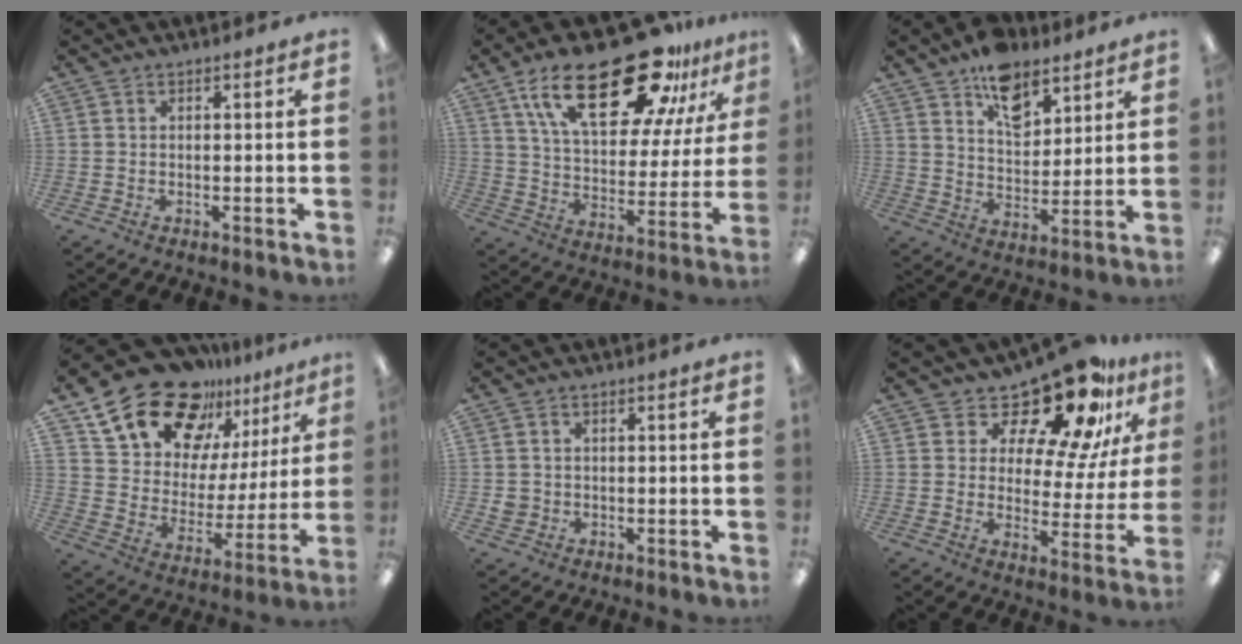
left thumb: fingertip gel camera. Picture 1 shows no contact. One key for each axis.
{"total": 28.3, "fx": 17.3, "fy": 12.1, "fz": 18.8, "tx": -0.305, "ty": -0.085, "tz": 0.290}
{"total": 11.3, "fx": 7.9, "fy": 6.4, "fz": 5.0, "tx": -0.068, "ty": -0.040, "tz": 0.141}
{"total": 20.8, "fx": 15.9, "fy": 11.0, "fz": 7.9, "tx": -0.153, "ty": -0.105, "tz": 0.289}
{"total": 2.2, "fx": -0.2, "fy": 2.1, "fz": 0.4, "tx": -0.009, "ty": 0.003, "tz": -0.005}
{"total": 17.9, "fx": 13.8, "fy": 6.2, "fz": 9.6, "tx": -0.155, "ty": -0.102, "tz": 0.230}